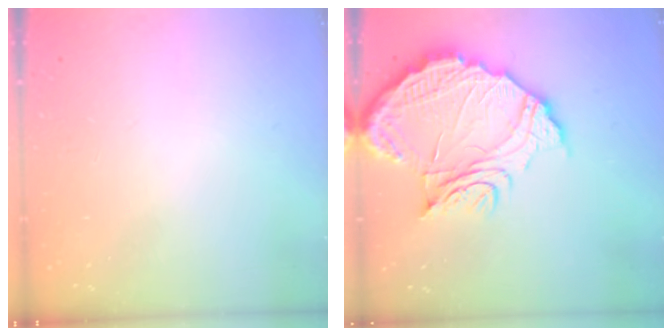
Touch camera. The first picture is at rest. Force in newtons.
{"total": 17.1, "press": 17.0, "slide": 1.5}